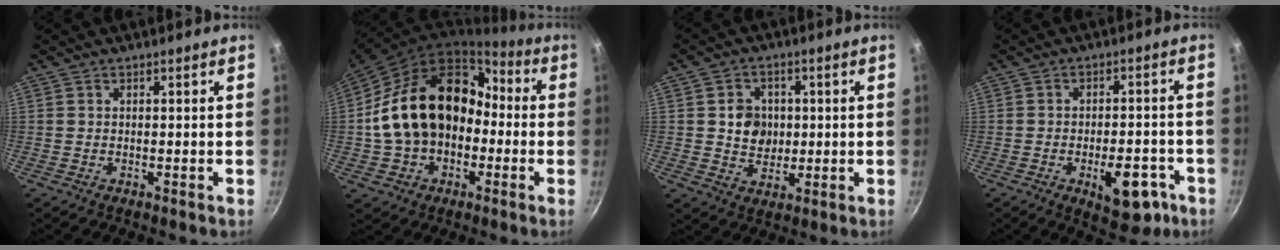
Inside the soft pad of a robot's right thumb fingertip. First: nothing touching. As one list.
[{"total": 21.1, "force": [-1.3, 15.8, 14.0], "torque": [-0.225, 0.075, -0.016]}, {"total": 7.0, "force": [0.7, 6.1, 3.4], "torque": [-0.024, -0.002, 0.012]}, {"total": 10.6, "force": [-4.3, 5.2, 8.1], "torque": [-0.076, 0.021, -0.046]}]